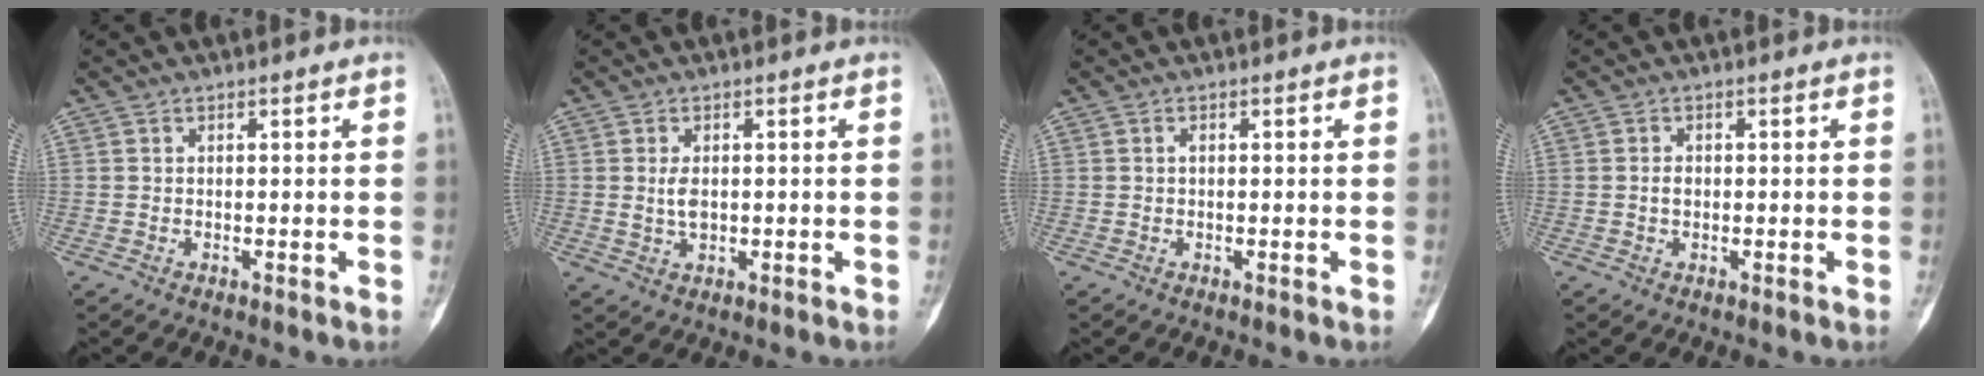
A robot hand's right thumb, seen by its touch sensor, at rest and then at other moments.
{"total": 2.9, "force": [0.1, 1.7, 2.4], "torque": [-0.045, -0.005, 0.005]}
{"total": 0.5, "force": [0.0, 0.2, 0.5], "torque": [-0.008, 0.001, -0.002]}
{"total": 1.5, "force": [-0.2, 1.0, 1.1], "torque": [-0.016, 0.003, -0.005]}